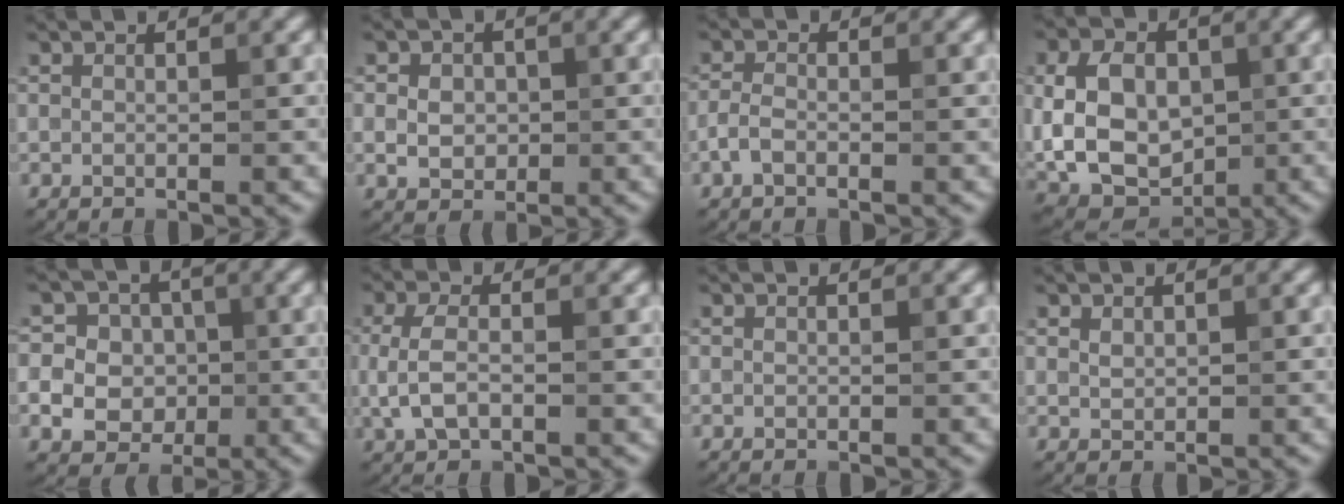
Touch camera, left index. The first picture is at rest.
{"total": 2.9, "force": [0.1, 2.4, 1.6], "torque": [-0.019, 0.004, -0.006]}
{"total": 1.6, "force": [-0.8, 0.8, 1.1], "torque": [-0.025, 0.002, -0.021]}
{"total": 10.1, "force": [0.1, 7.4, 6.9], "torque": [-0.130, 0.006, 0.001]}
{"total": 8.1, "force": [-0.2, 7.6, 3.0], "torque": [-0.057, 0.027, -0.026]}
{"total": 3.0, "force": [-0.3, 1.5, 2.6], "torque": [-0.063, 0.000, -0.008]}
{"total": 0.0}
{"total": 0.9, "force": [0.5, 0.6, 0.4], "torque": [-0.009, -0.002, 0.013]}